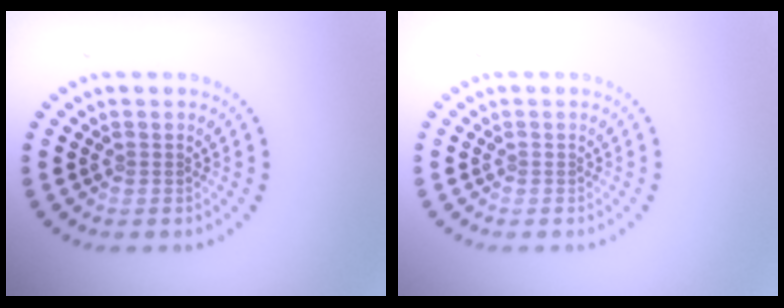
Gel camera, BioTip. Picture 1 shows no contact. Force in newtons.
{"total": 0.0}